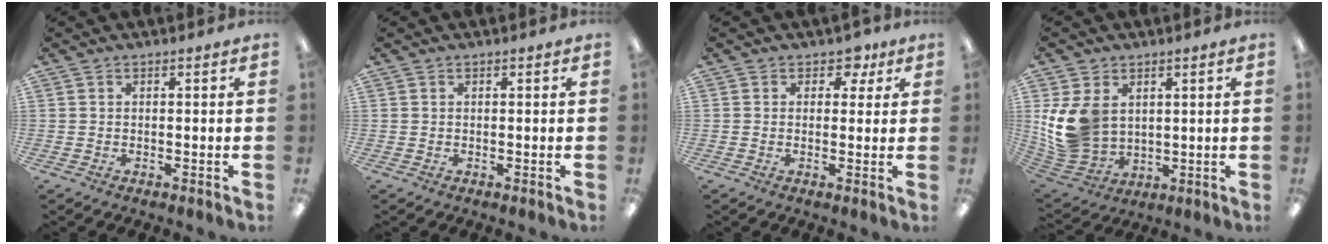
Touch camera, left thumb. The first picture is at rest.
{"total": 0.0}
{"total": 4.2, "force": [2.1, 3.2, 1.7], "torque": [-0.009, -0.008, 0.033]}
{"total": 13.3, "force": [2.7, 10.7, 7.3], "torque": [-0.191, -0.009, 0.056]}